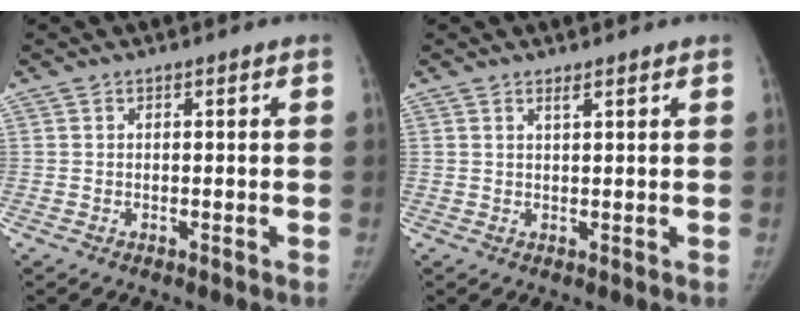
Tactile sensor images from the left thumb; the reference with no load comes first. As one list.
[{"total": 1.2, "force": [1.0, 0.2, 0.7], "torque": [-0.011, -0.007, 0.018]}]